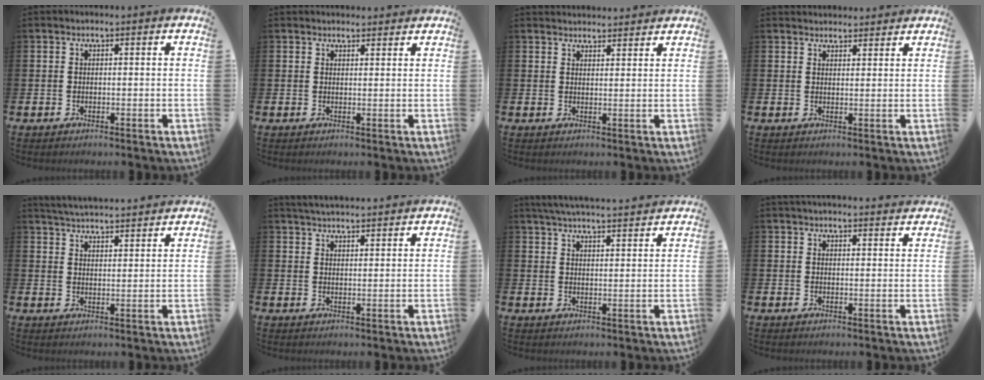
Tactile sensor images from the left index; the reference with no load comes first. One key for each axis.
{"total": 1.9, "fx": 1.8, "fy": 0.5, "fz": 0.0, "tx": 0.005, "ty": -0.006, "tz": 0.032}
{"total": 2.7, "fx": 2.6, "fy": 0.4, "fz": -0.1, "tx": -0.003, "ty": -0.012, "tz": 0.049}
{"total": 2.5, "fx": 2.4, "fy": 0.5, "fz": -0.2, "tx": 0.006, "ty": -0.012, "tz": 0.043}
{"total": 4.9, "fx": 4.9, "fy": -0.1, "fz": 0.2, "tx": -0.026, "ty": -0.031, "tz": 0.089}
{"total": 3.8, "fx": 3.8, "fy": 0.0, "fz": 0.3, "tx": -0.013, "ty": -0.017, "tz": 0.070}
{"total": 5.1, "fx": 5.0, "fy": -0.2, "fz": 0.9, "tx": -0.039, "ty": -0.022, "tz": 0.091}
{"total": 3.1, "fx": 3.1, "fy": 0.2, "fz": 0.2, "tx": -0.002, "ty": -0.019, "tz": 0.054}